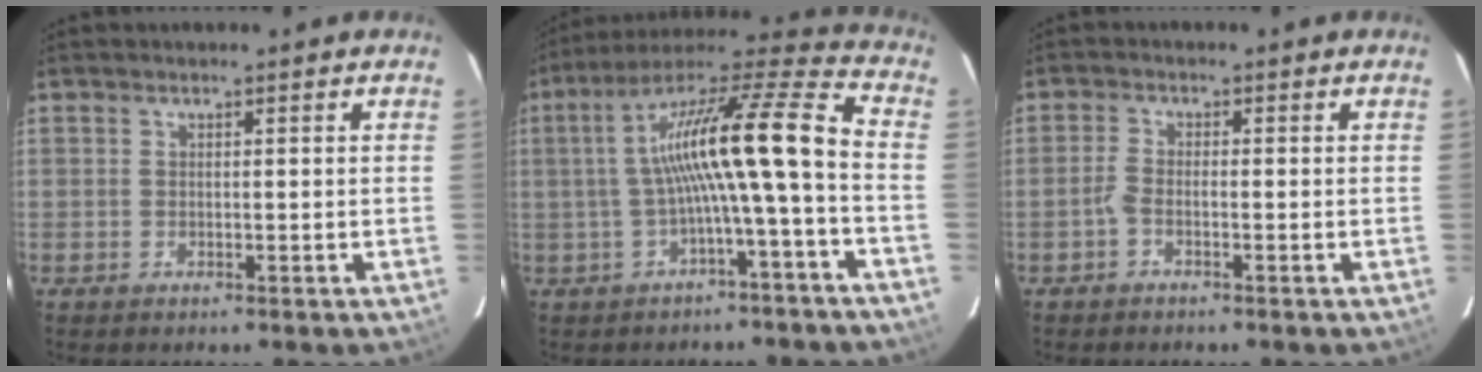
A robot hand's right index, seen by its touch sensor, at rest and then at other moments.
{"total": 17.1, "force": [-2.2, 0.9, 16.9], "torque": [-0.296, 0.020, -0.041]}
{"total": 1.8, "force": [-1.1, 0.5, 1.3], "torque": [-0.036, 0.004, -0.027]}